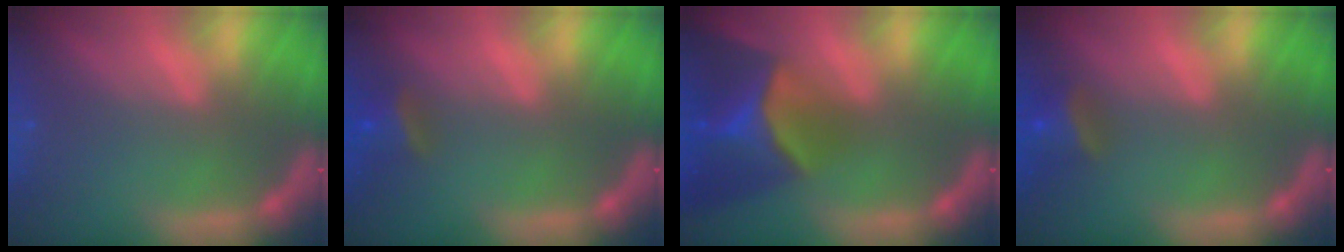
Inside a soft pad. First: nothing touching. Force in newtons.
{"total": 2.9}
{"total": 9.4}
{"total": 3.4}